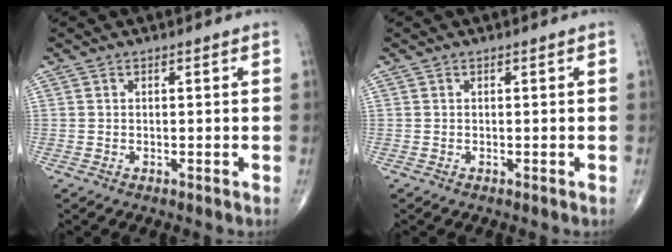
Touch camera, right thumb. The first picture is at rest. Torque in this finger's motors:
{"motor_torque": [0.00, 0.00, 0.02, 0.02, 0.00]}